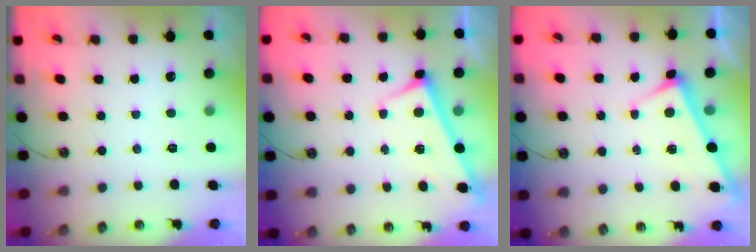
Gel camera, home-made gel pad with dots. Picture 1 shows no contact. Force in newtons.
{"total": 2.9, "press": 2.9, "slide": 0.2}
{"total": 3.3, "press": 3.3, "slide": 0.3}